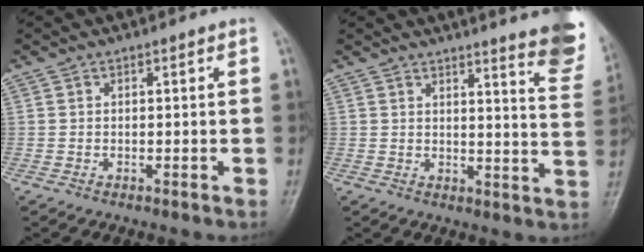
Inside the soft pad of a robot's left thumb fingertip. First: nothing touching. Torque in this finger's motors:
{"motor_torque": [2.53, 1.42, 0.76, -0.94, 0.27]}